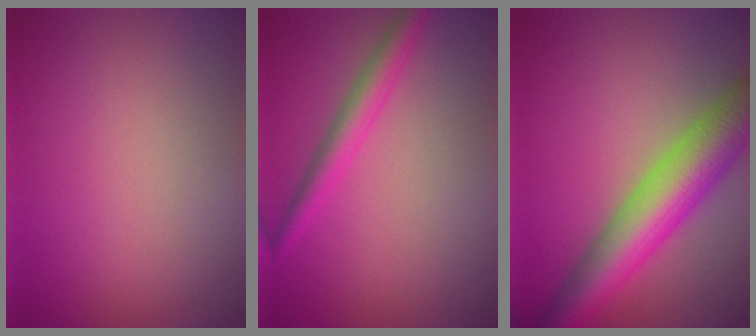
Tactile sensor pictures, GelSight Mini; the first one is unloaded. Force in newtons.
{"total": 2.9, "press": 2.9, "slide": 0.1}
{"total": 8.7, "press": 8.7, "slide": 0.2}